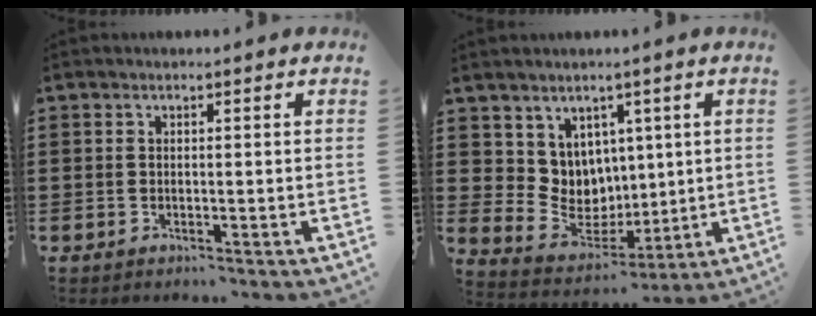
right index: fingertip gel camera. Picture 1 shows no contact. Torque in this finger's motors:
{"motor_torque": [0.71, 0.67, 0.10, 0.03]}